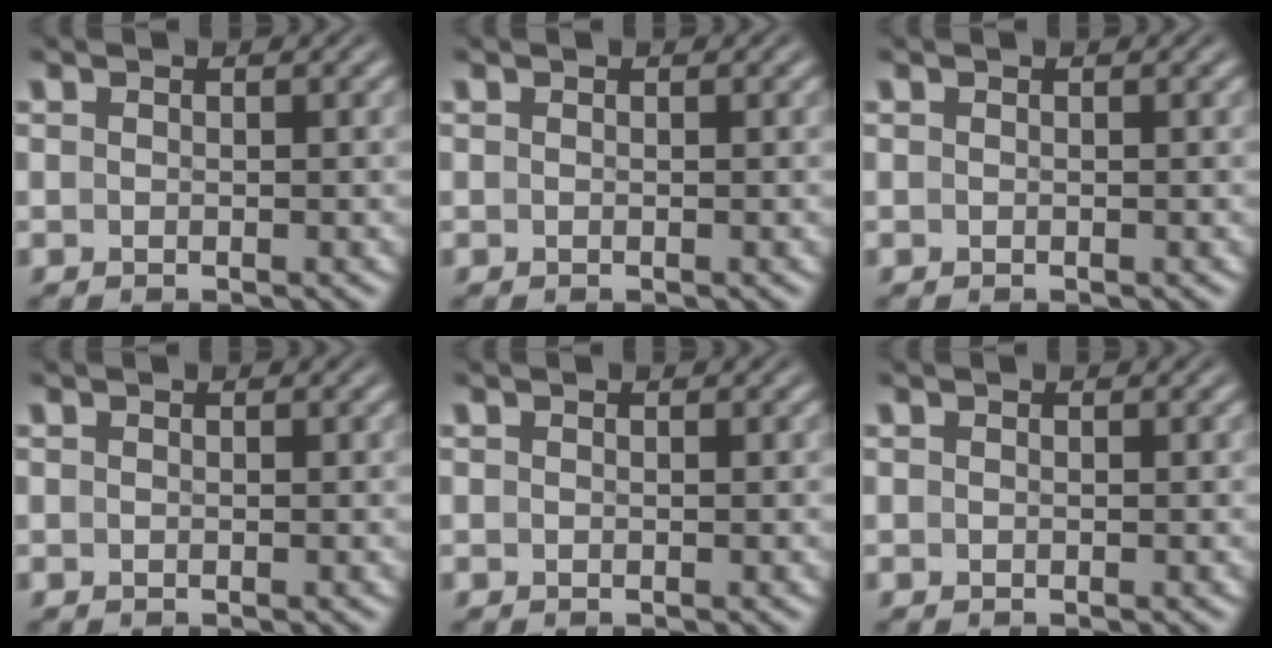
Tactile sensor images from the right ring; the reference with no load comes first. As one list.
[{"total": 0.0}, {"total": 0.0}, {"total": 0.0}, {"total": 0.0}, {"total": 0.0}]